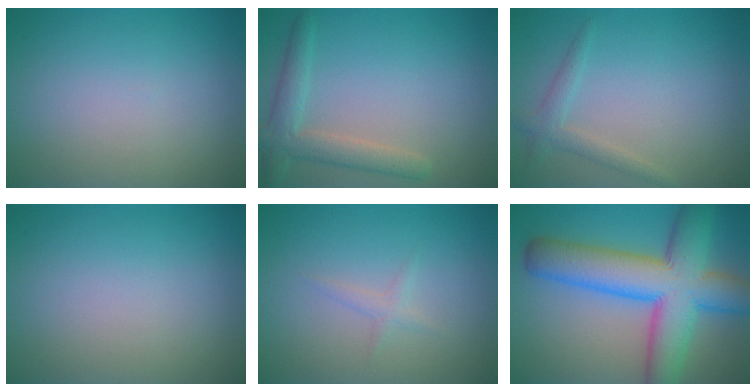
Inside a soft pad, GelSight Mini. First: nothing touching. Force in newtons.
{"total": 3.4, "press": 3.4, "slide": 0.4}
{"total": 1.8, "press": 1.8, "slide": 0.1}
{"total": 0.0}
{"total": 0.5, "press": 0.5, "slide": 0.0}
{"total": 11.6, "press": 11.6, "slide": 0.3}